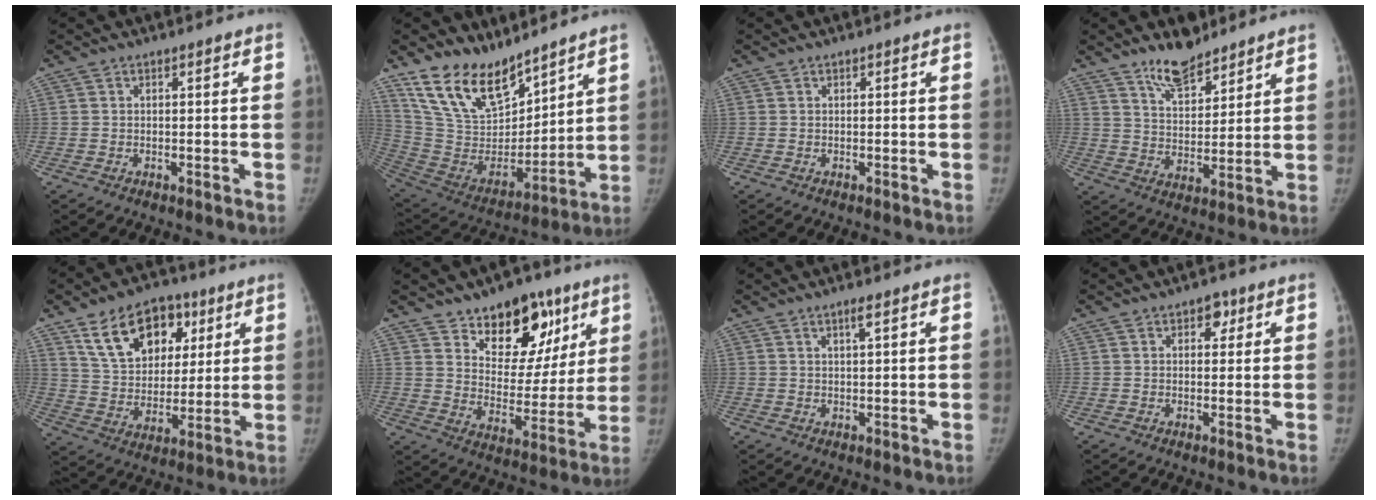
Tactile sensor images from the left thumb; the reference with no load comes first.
{"total": 18.4, "force": [14.2, 8.1, 8.4], "torque": [-0.110, -0.076, 0.280]}
{"total": 0.0}
{"total": 9.3, "force": [7.3, 3.8, 4.2], "torque": [-0.044, -0.056, 0.133]}
{"total": 16.8, "force": [8.2, 11.3, 9.3], "torque": [-0.109, -0.022, 0.149]}
{"total": 17.0, "force": [10.3, 10.2, 8.8], "torque": [-0.057, -0.052, 0.161]}
{"total": 1.8, "force": [1.1, 0.2, 1.5], "torque": [-0.027, -0.003, 0.021]}
{"total": 2.9, "force": [1.4, 1.9, 1.7], "torque": [-0.003, -0.002, 0.016]}